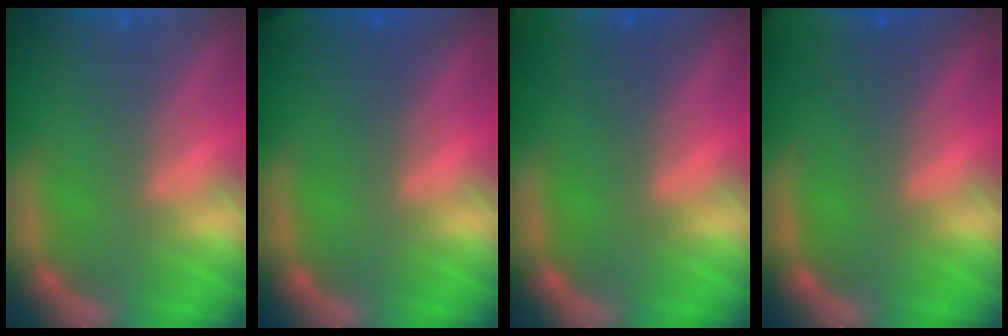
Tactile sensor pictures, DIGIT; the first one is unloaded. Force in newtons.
{"total": 0.9}
{"total": 9.5}
{"total": 6.4}